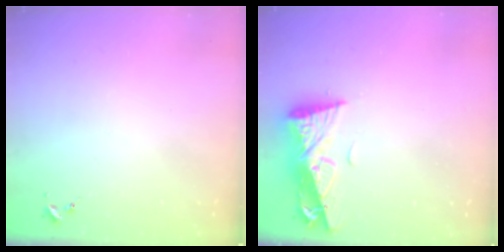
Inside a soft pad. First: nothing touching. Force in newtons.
{"total": 10.6, "press": 10.5, "slide": 1.4}